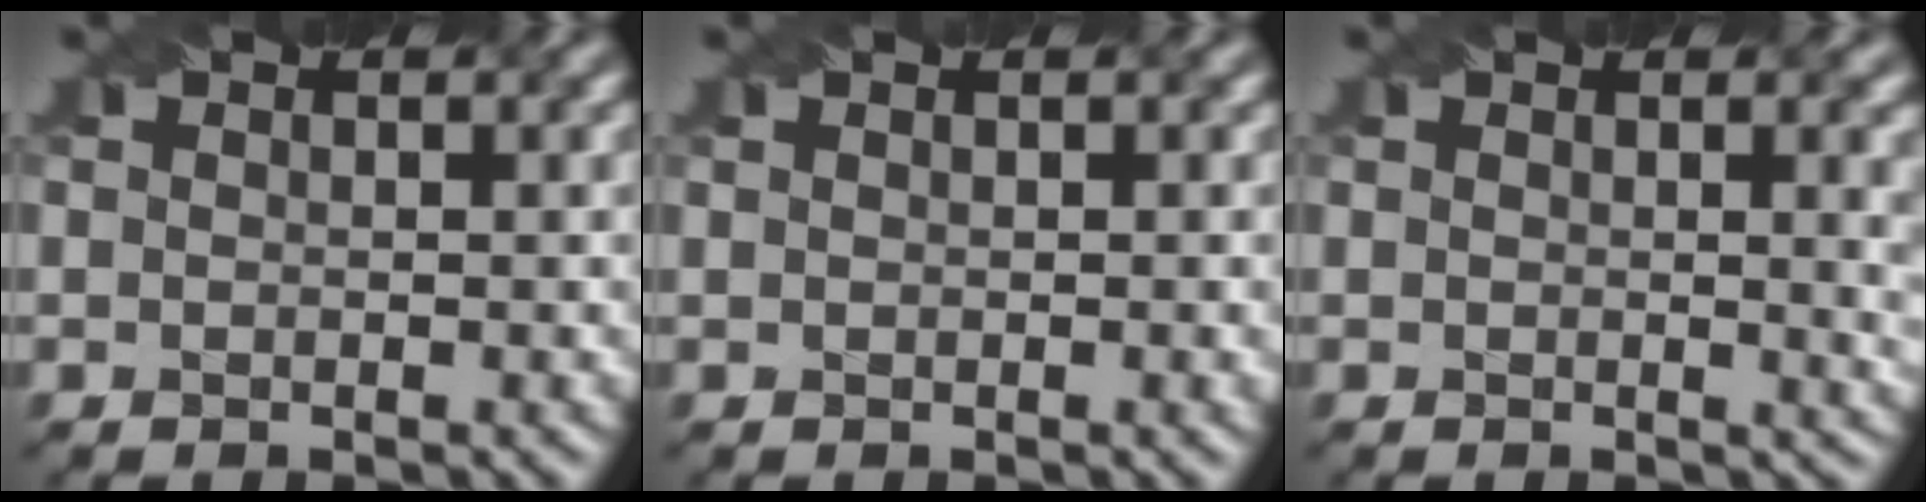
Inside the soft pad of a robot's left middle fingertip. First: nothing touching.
{"total": 1.6, "force": [0.6, 0.6, 1.3], "torque": [-0.009, 0.002, 0.009]}
{"total": 4.6, "force": [0.7, 1.9, 4.1], "torque": [-0.021, 0.003, 0.011]}